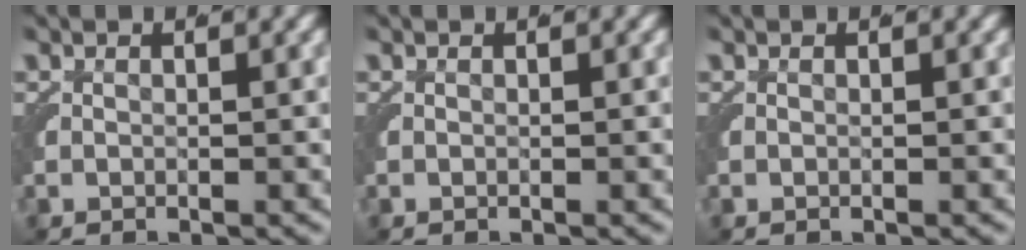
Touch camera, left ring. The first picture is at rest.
{"total": 0.0}
{"total": 0.0}